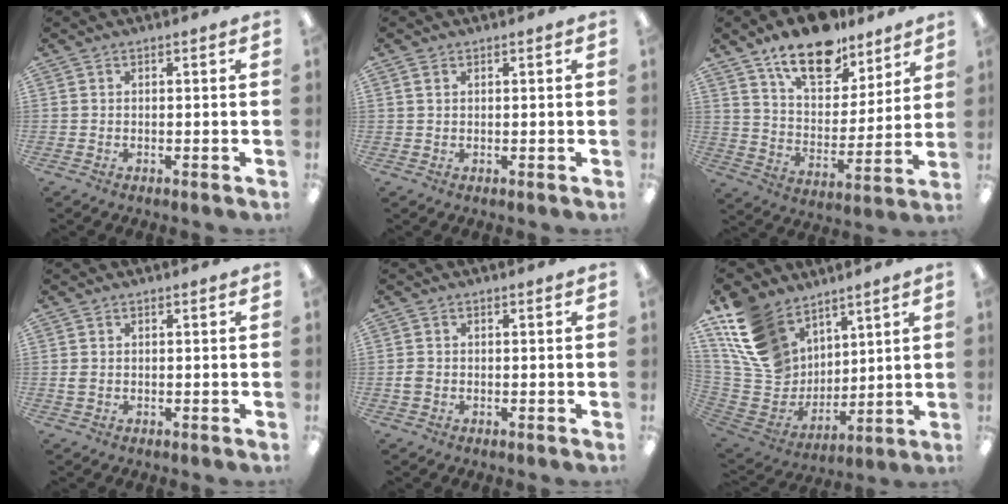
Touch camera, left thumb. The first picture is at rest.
{"total": 1.2, "force": [0.6, 0.8, 0.7], "torque": [-0.016, 0.003, 0.011]}
{"total": 16.8, "force": [12.5, 8.0, 7.9], "torque": [-0.133, -0.068, 0.220]}
{"total": 1.4, "force": [0.2, 1.1, 0.9], "torque": [-0.019, 0.003, 0.003]}
{"total": 1.8, "force": [-0.3, 1.5, 0.9], "torque": [-0.016, 0.003, -0.006]}
{"total": 18.8, "force": [11.2, 12.9, 7.8], "torque": [-0.184, -0.056, 0.219]}